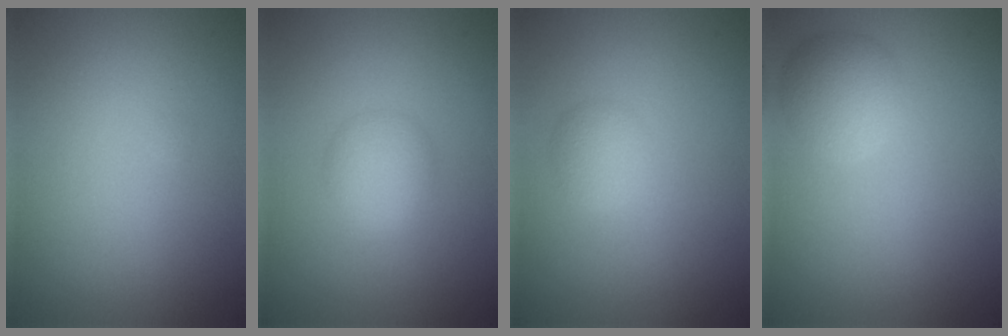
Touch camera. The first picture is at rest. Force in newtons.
{"total": 2.5, "press": 2.5, "slide": 0.1}
{"total": 1.9, "press": 1.9, "slide": 0.1}
{"total": 3.3, "press": 3.2, "slide": 0.3}